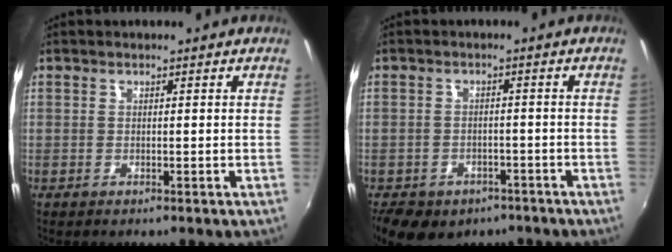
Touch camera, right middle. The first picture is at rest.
{"total": 10.8, "force": [-7.1, 6.7, 4.7], "torque": [-0.115, -0.013, -0.096]}